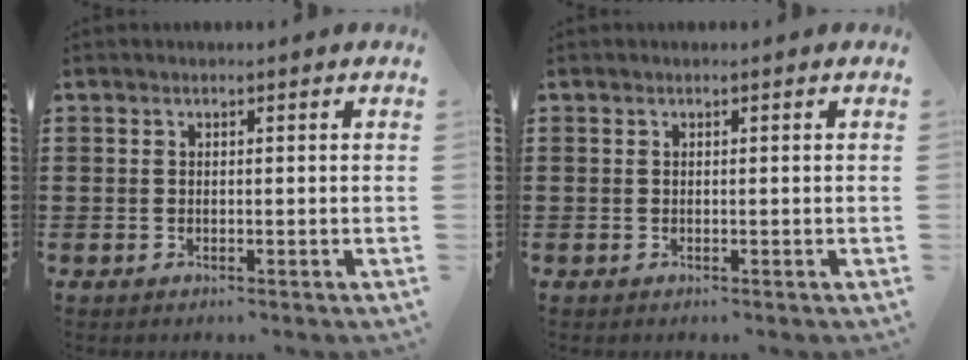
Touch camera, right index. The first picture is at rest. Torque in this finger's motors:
{"motor_torque": [0.00, 2.14, 0.00, 0.00]}